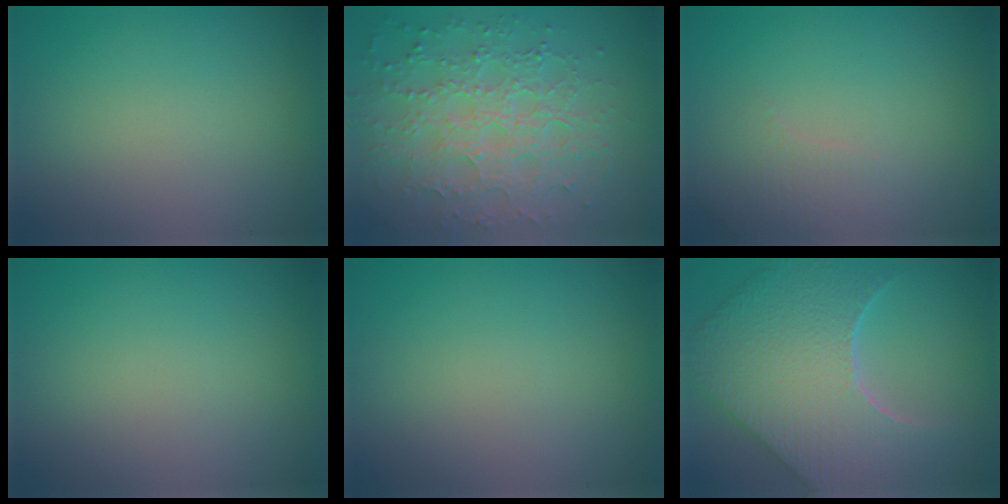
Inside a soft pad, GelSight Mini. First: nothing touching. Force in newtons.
{"total": 7.7, "press": 5.7, "slide": 5.2}
{"total": 2.0, "press": 1.9, "slide": 0.5}
{"total": 0.0}
{"total": 0.0}
{"total": 9.2, "press": 7.4, "slide": 5.5}